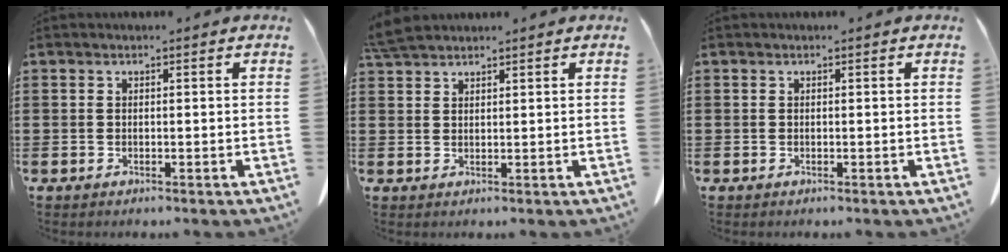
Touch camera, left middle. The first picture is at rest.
{"total": 3.6, "force": [3.2, 0.7, 1.5], "torque": [-0.039, 0.000, 0.063]}
{"total": 0.0}